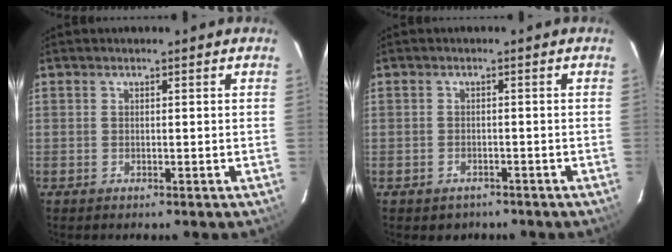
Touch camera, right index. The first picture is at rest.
{"total": 2.6, "force": [-1.7, 1.9, 0.3], "torque": [-0.014, 0.000, -0.020]}